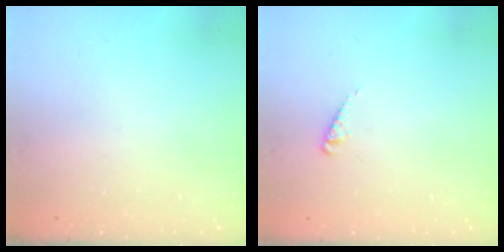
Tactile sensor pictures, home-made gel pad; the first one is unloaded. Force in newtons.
{"total": 2.1, "press": 2.1, "slide": 0.4}